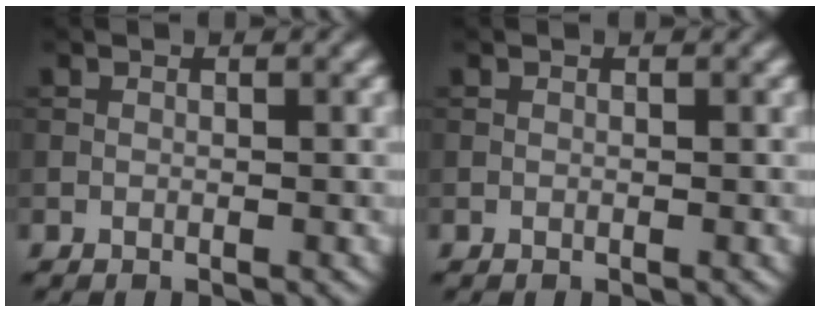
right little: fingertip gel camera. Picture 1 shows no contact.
{"total": 0.0}